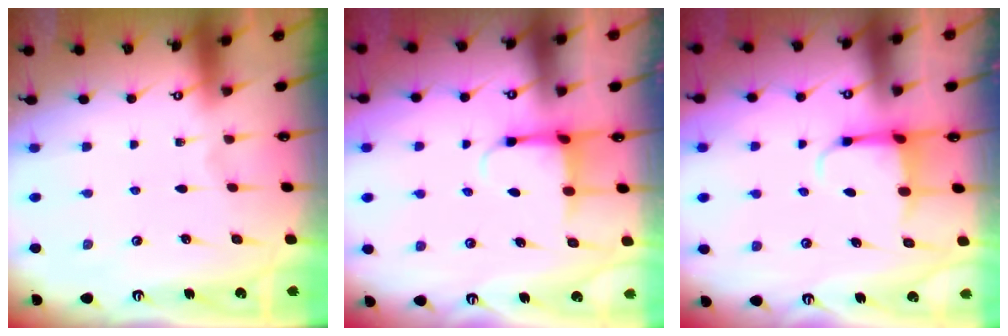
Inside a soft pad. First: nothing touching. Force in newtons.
{"total": 3.8, "press": 3.6, "slide": 1.3}
{"total": 4.0, "press": 3.8, "slide": 1.1}